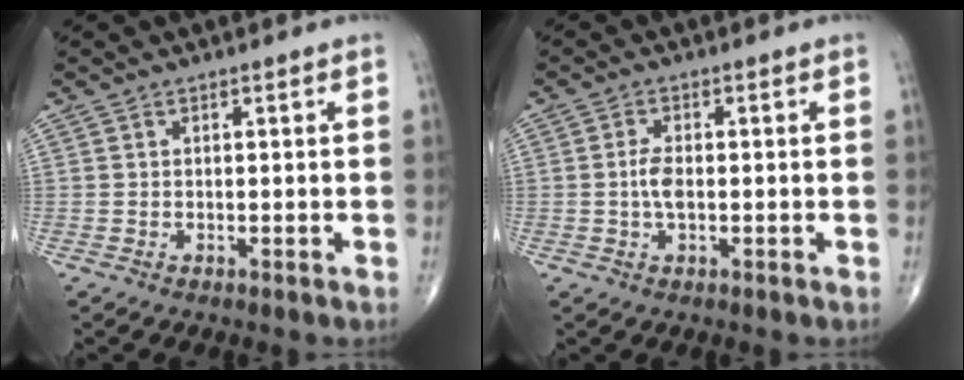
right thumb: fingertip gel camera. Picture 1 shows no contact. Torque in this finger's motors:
{"motor_torque": [0.90, 0.78, 0.40, -0.55, 0.01]}